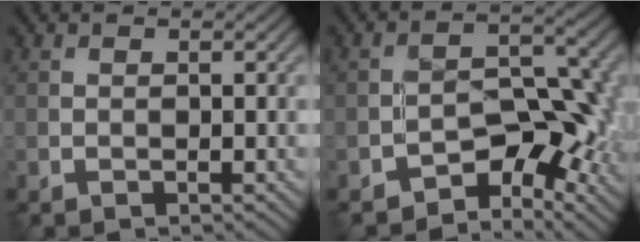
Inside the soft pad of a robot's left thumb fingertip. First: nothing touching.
{"total": 7.5, "force": [-4.0, 4.0, 4.9], "torque": [-0.052, 0.004, -0.071]}